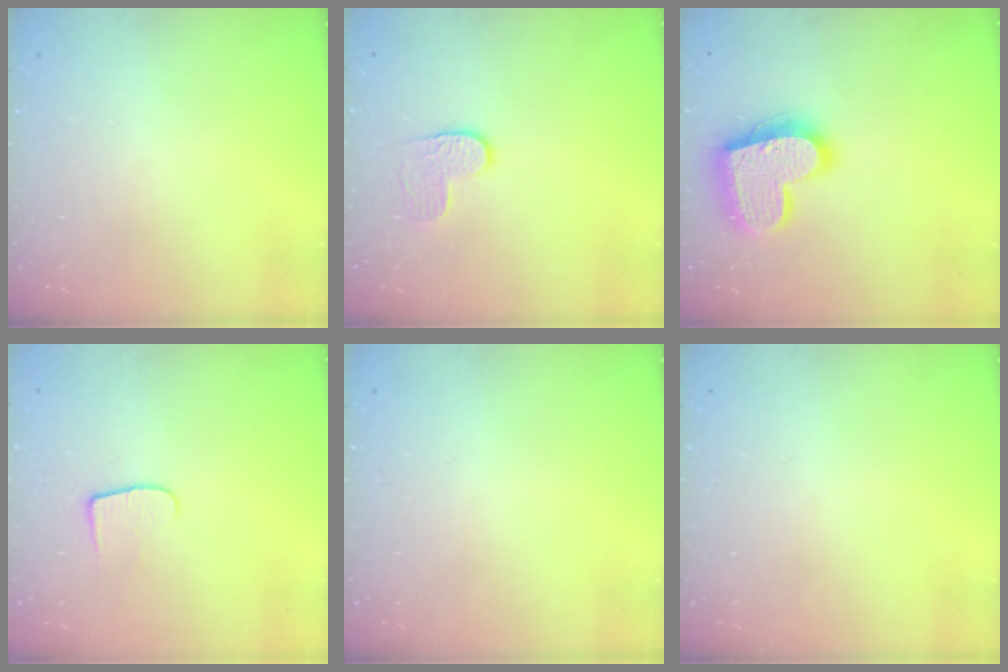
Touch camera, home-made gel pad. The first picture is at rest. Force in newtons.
{"total": 4.7, "press": 4.7, "slide": 0.2}
{"total": 19.0, "press": 18.9, "slide": 1.6}
{"total": 6.1, "press": 6.0, "slide": 0.6}
{"total": 0.0}
{"total": 0.0}